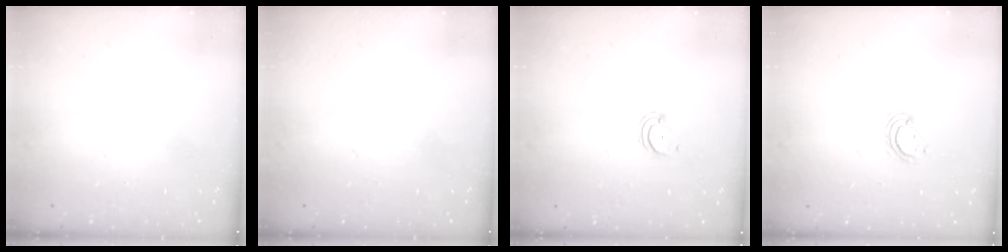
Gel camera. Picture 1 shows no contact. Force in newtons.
{"total": 0.0}
{"total": 2.0, "press": 2.0, "slide": 0.2}
{"total": 3.9, "press": 3.8, "slide": 0.4}